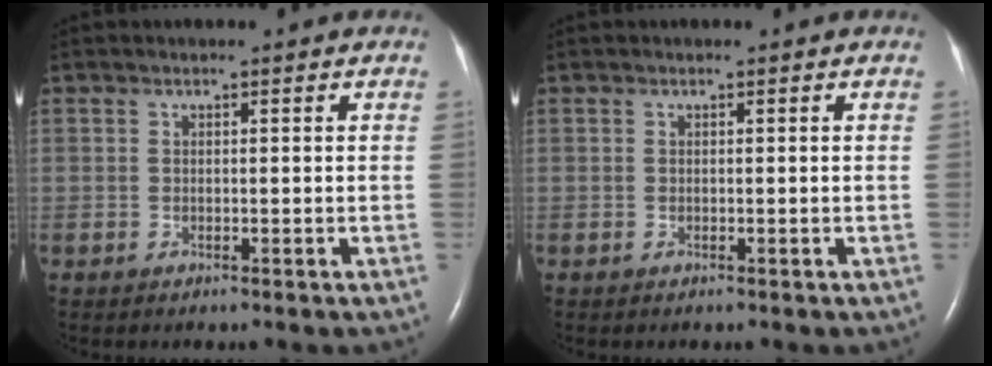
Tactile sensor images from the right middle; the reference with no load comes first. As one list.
[{"total": 0.0}]